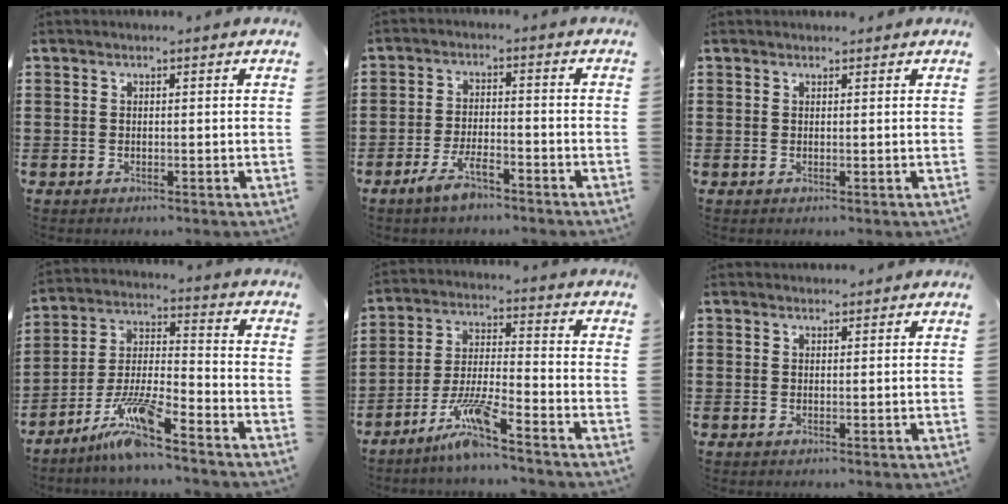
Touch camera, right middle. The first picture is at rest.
{"total": 5.0, "force": [-3.5, 1.4, 3.3], "torque": [-0.074, 0.002, -0.070]}
{"total": 0.6, "force": [0.6, 0.1, 0.0], "torque": [0.006, -0.004, 0.011]}
{"total": 9.3, "force": [-7.3, 0.6, 5.6], "torque": [-0.126, -0.006, -0.145]}
{"total": 7.9, "force": [-6.1, 0.1, 4.9], "torque": [-0.112, -0.014, -0.122]}
{"total": 1.1, "force": [1.1, 0.2, -0.1], "torque": [-0.002, -0.002, 0.022]}